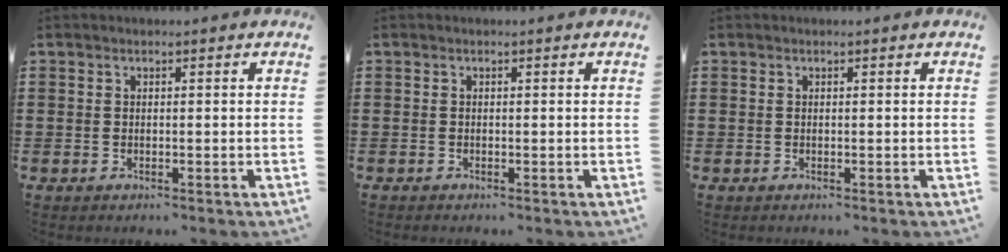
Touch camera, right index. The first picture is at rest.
{"total": 0.0}
{"total": 0.0}